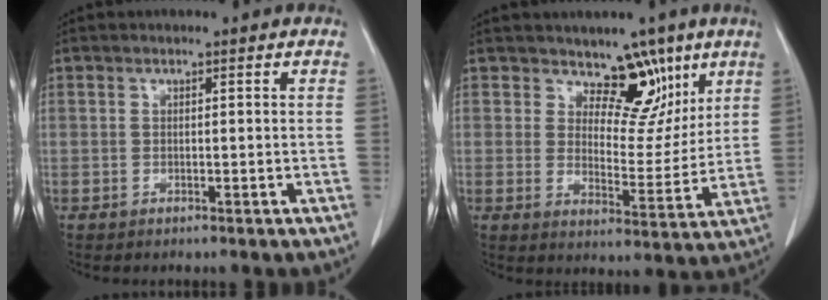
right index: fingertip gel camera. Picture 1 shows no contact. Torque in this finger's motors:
{"motor_torque": [0.01, 0.17, -0.01, 0.00]}